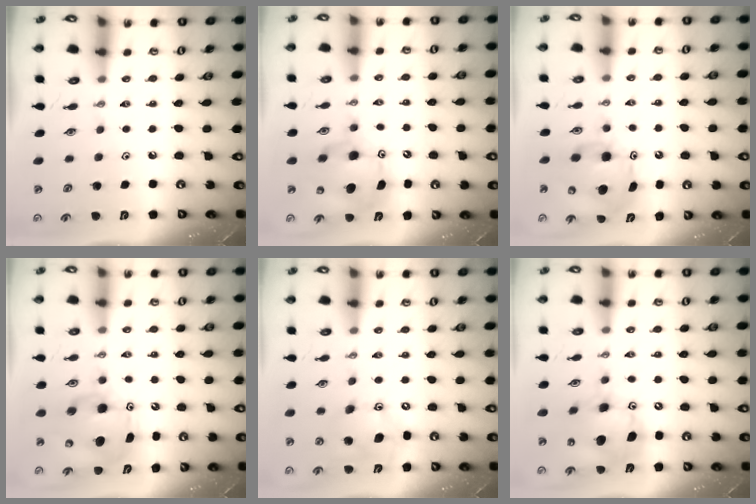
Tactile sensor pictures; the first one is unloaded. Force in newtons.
{"total": 10.1, "press": 10.0, "slide": 0.9}
{"total": 8.4, "press": 8.3, "slide": 0.2}
{"total": 8.0, "press": 7.9, "slide": 1.4}
{"total": 11.6, "press": 11.2, "slide": 2.8}
{"total": 12.7, "press": 12.5, "slide": 2.4}